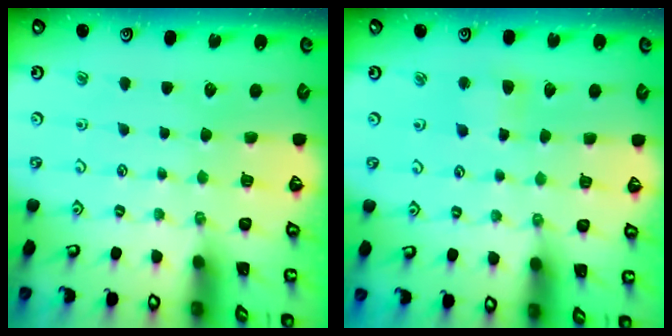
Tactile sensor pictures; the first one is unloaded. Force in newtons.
{"total": 2.4, "press": 2.4, "slide": 0.5}